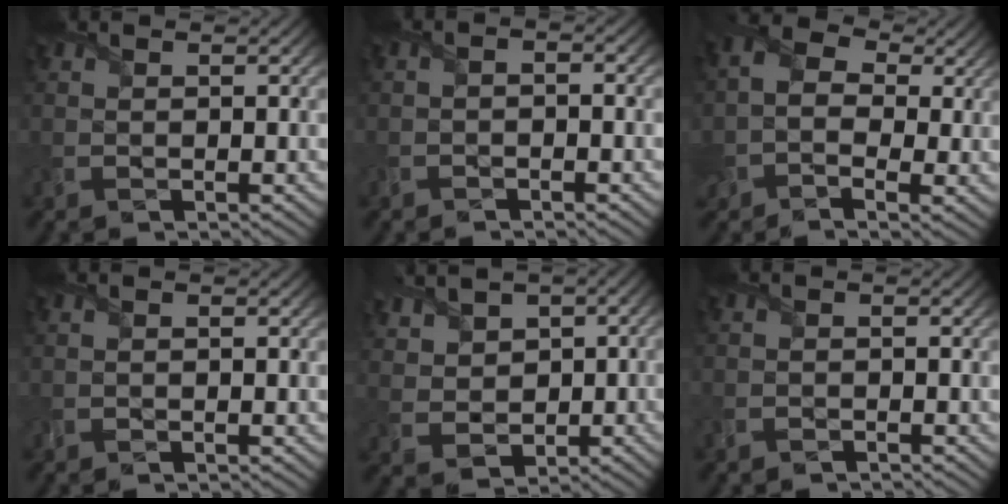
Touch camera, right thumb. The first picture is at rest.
{"total": 1.6, "force": [-1.1, 0.6, 1.0], "torque": [-0.015, 0.004, -0.018]}
{"total": 7.3, "force": [0.1, 5.2, 5.1], "torque": [-0.122, -0.009, 0.000]}
{"total": 0.5, "force": [-0.5, 0.0, 0.3], "torque": [-0.004, 0.001, -0.007]}
{"total": 4.7, "force": [1.7, 4.1, 1.5], "torque": [-0.068, -0.010, 0.035]}
{"total": 1.5, "force": [-1.4, 0.4, 0.2], "torque": [-0.005, -0.003, -0.029]}